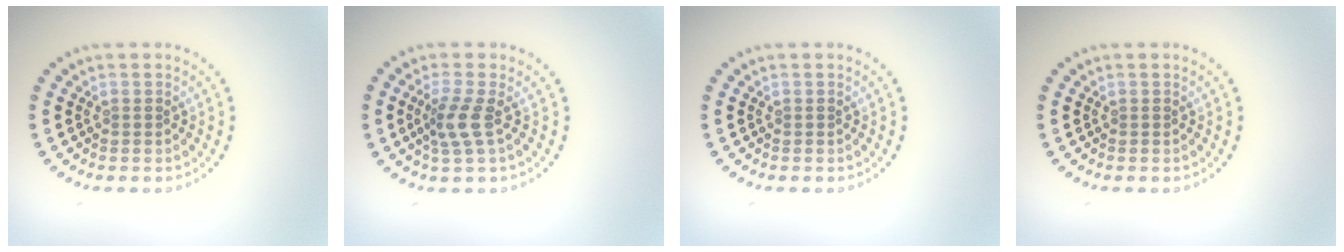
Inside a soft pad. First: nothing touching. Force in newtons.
{"total": 2.5, "press": 1.9, "slide": 1.6}
{"total": 0.0}
{"total": 0.0}